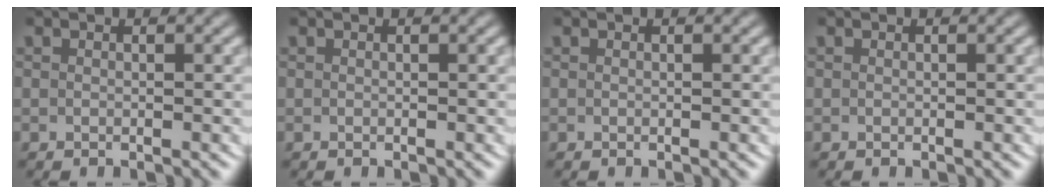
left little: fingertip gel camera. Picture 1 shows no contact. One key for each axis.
{"total": 0.0}
{"total": 0.0}
{"total": 0.0}